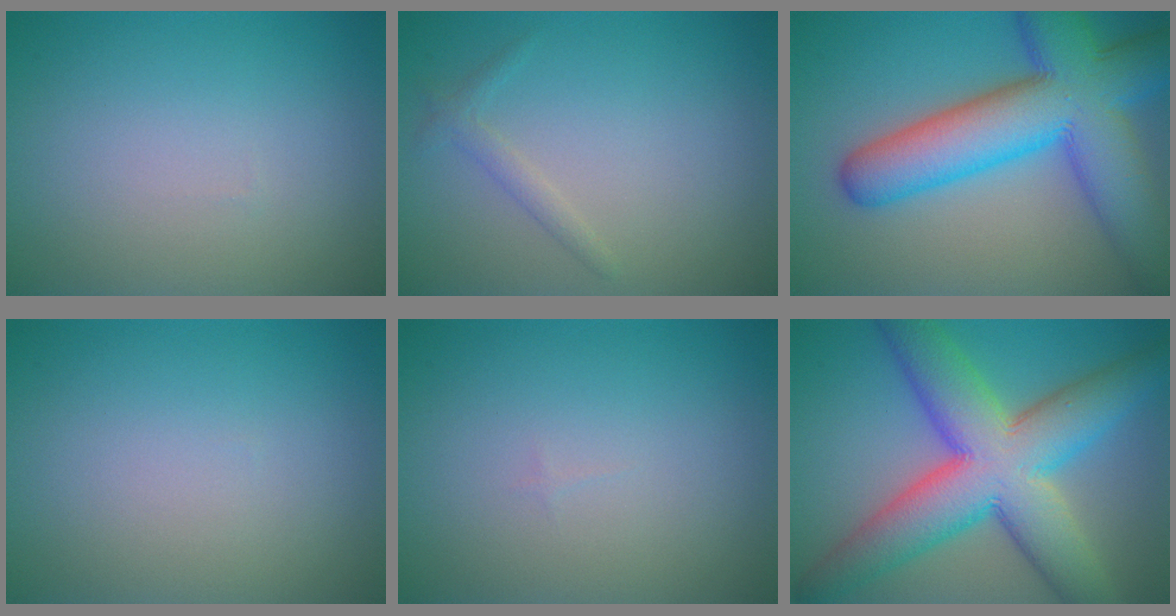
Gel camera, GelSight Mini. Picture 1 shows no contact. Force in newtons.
{"total": 1.2, "press": 1.2, "slide": 0.1}
{"total": 12.6, "press": 12.6, "slide": 0.6}
{"total": 0.0}
{"total": 0.0}
{"total": 12.2, "press": 12.2, "slide": 0.3}